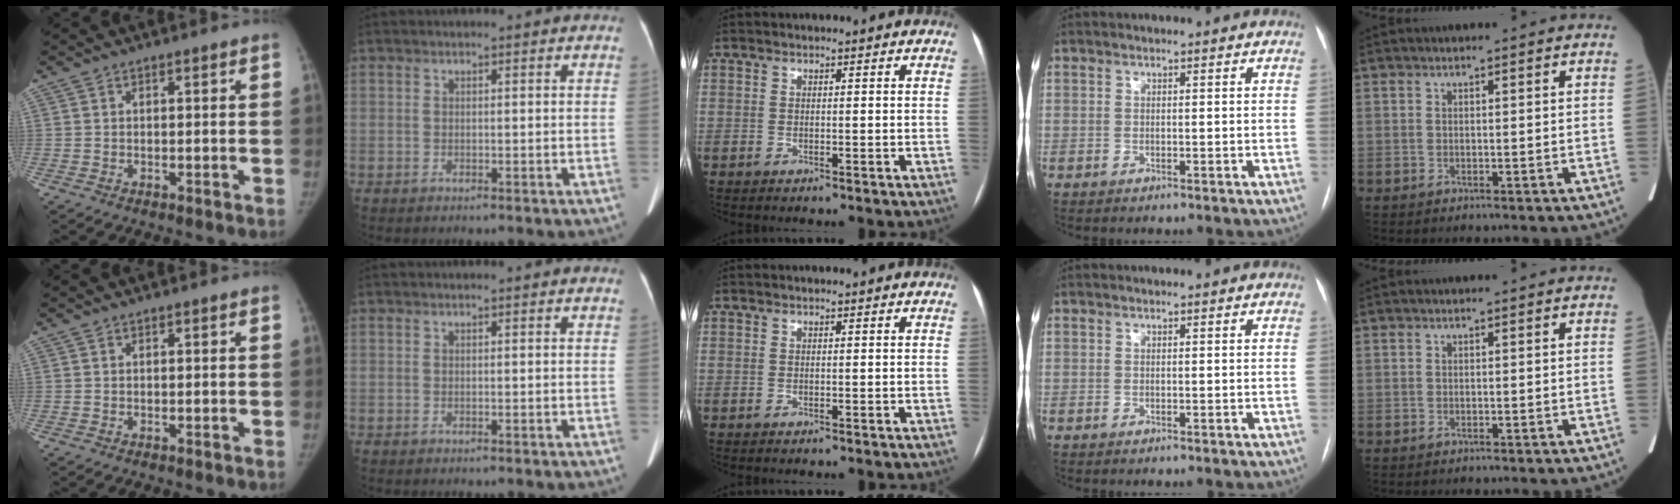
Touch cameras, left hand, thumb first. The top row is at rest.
{}